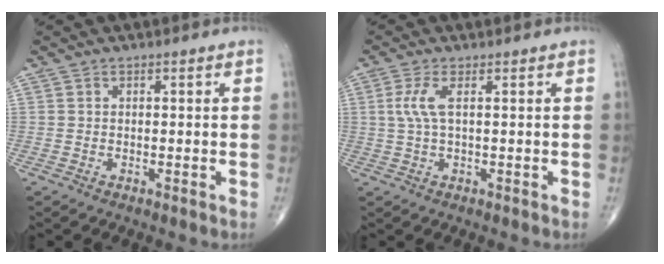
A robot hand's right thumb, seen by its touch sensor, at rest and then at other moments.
{"total": 3.8, "force": [0.6, 1.0, 3.6], "torque": [-0.103, 0.007, 0.014]}